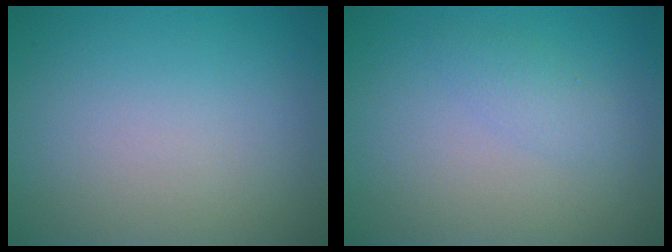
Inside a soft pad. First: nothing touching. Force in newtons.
{"total": 1.4, "press": 1.4, "slide": 0.0}